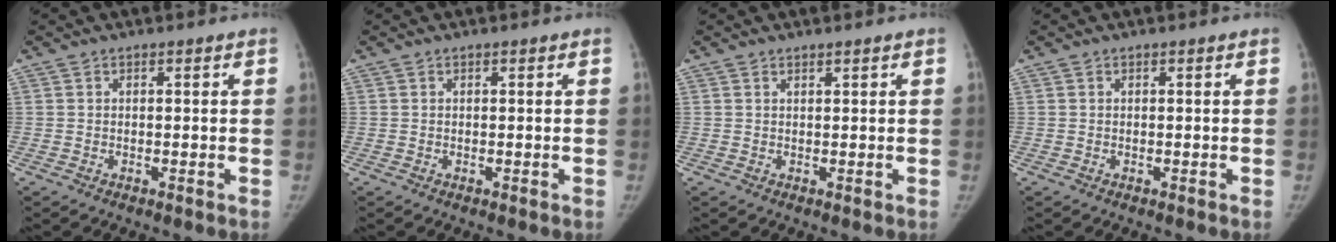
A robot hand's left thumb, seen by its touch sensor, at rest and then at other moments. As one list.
[{"total": 0.0}, {"total": 0.7, "force": [0.6, 0.1, 0.4], "torque": [-0.007, -0.004, 0.012]}, {"total": 0.0}]